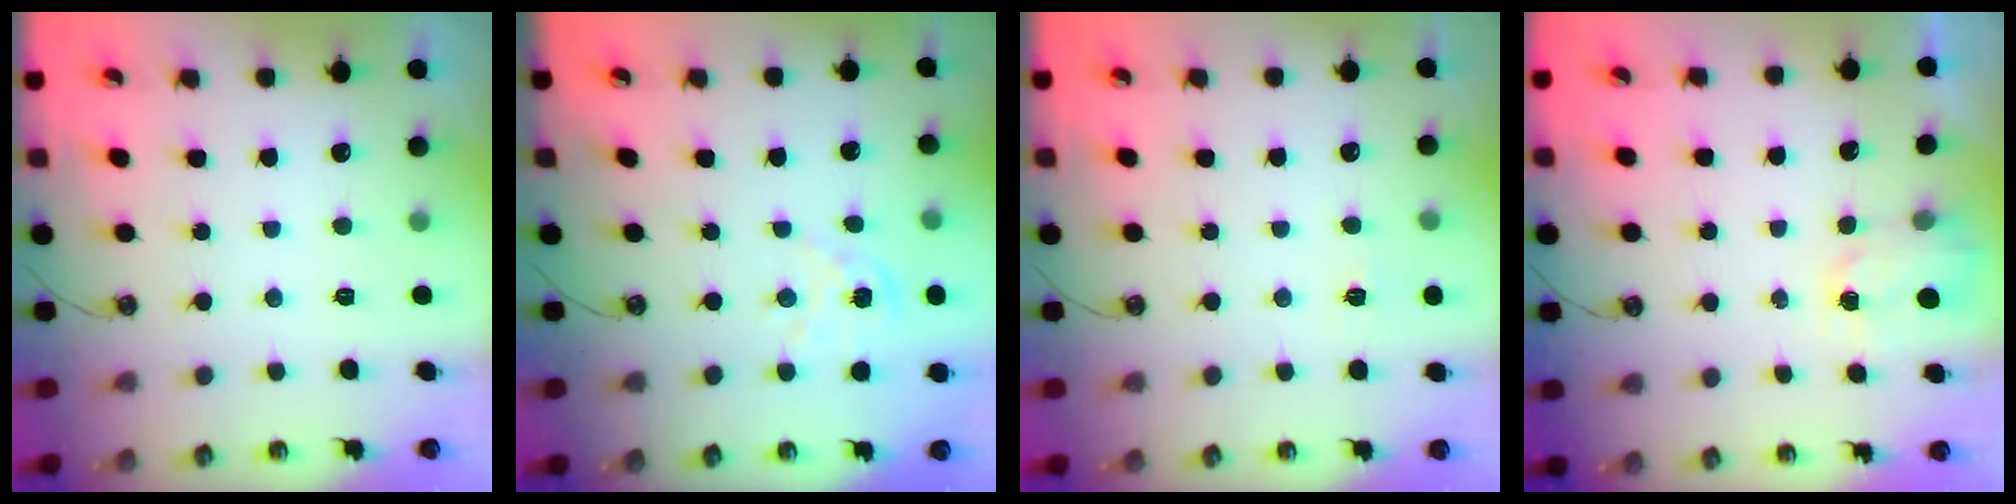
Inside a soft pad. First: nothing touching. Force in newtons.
{"total": 2.8, "press": 2.7, "slide": 0.3}
{"total": 3.9, "press": 3.8, "slide": 0.4}
{"total": 1.5, "press": 1.5, "slide": 0.2}